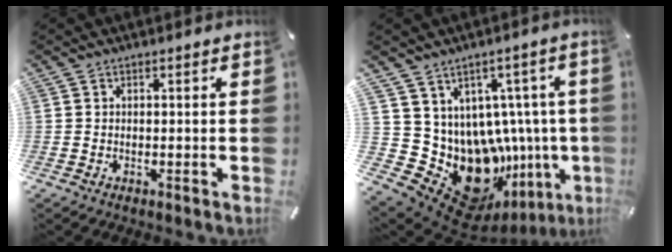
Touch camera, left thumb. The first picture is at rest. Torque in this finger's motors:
{"motor_torque": [0.49, 0.37, 0.22, 0.02, 0.13]}